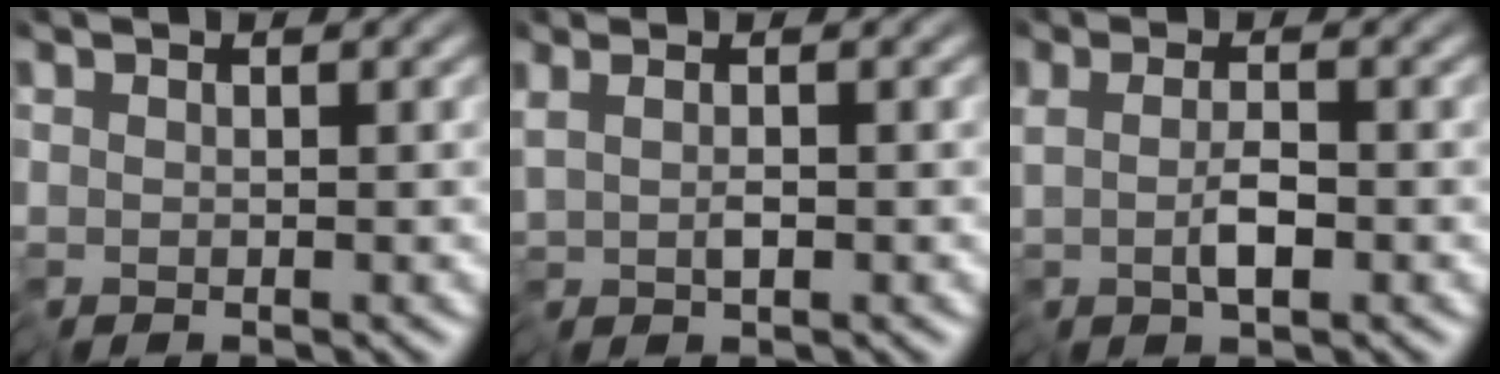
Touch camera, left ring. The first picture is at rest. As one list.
[{"total": 1.0, "force": [-0.1, 0.1, 1.0], "torque": [-0.025, -0.004, 0.004]}, {"total": 1.8, "force": [-1.0, 0.1, 1.5], "torque": [-0.032, -0.009, -0.017]}]